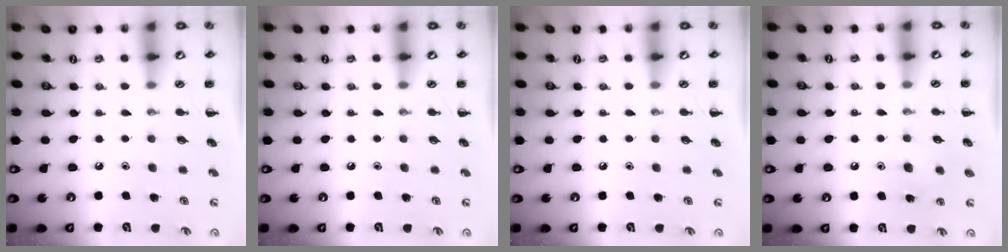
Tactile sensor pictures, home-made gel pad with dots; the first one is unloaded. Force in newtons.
{"total": 0.0}
{"total": 0.0}
{"total": 5.7, "press": 5.3, "slide": 2.0}